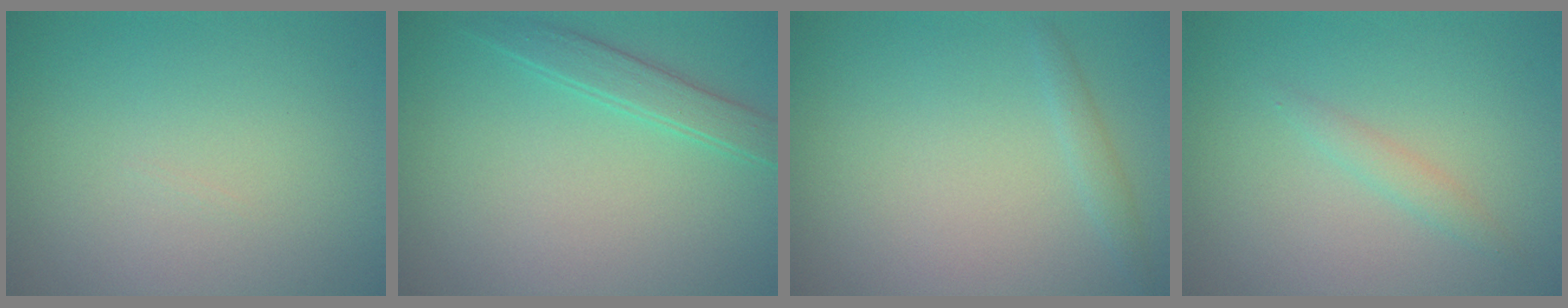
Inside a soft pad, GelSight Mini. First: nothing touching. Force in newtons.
{"total": 2.2, "press": 2.2, "slide": 0.2}
{"total": 1.0, "press": 1.0, "slide": 0.1}
{"total": 1.2, "press": 1.2, "slide": 0.1}